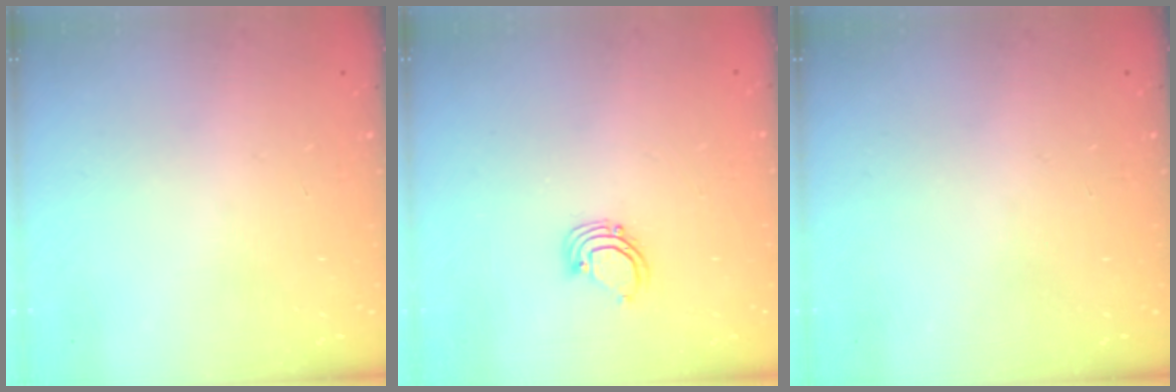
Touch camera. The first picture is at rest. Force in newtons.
{"total": 2.9, "press": 2.9, "slide": 0.3}
{"total": 0.0}